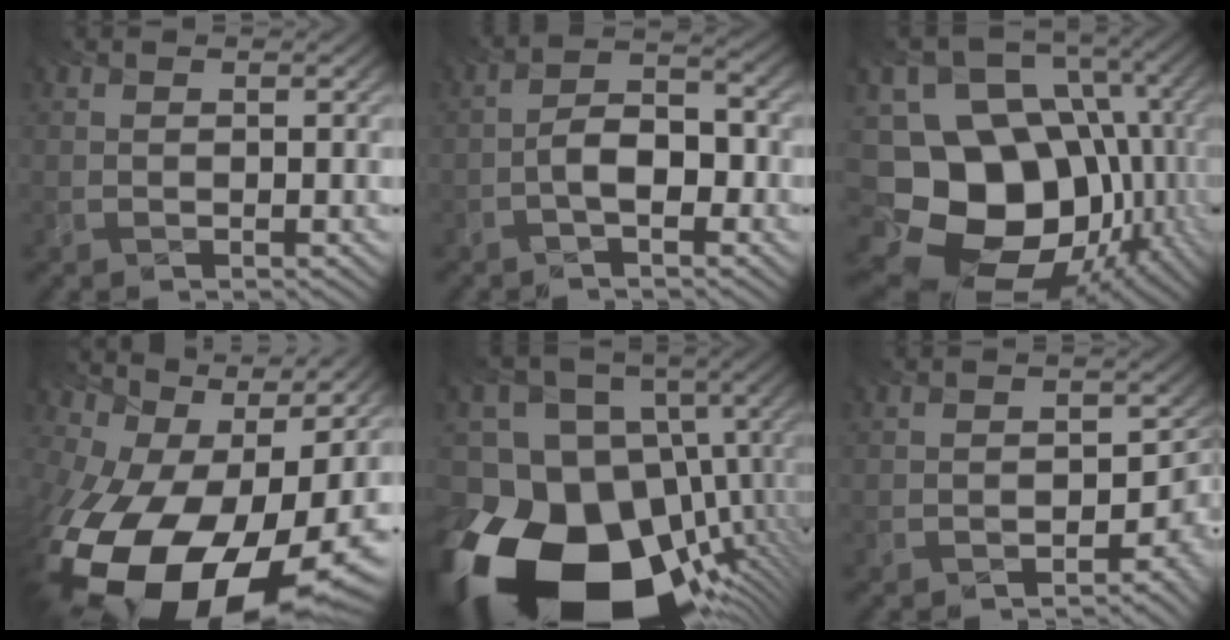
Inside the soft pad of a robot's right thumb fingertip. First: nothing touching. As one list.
[{"total": 4.8, "force": [-2.9, 2.1, 3.1], "torque": [-0.056, -0.003, -0.060]}, {"total": 21.6, "force": [-7.6, 16.8, 11.2], "torque": [-0.239, -0.035, -0.118]}, {"total": 19.1, "force": [-5.3, 12.0, 13.9], "torque": [-0.263, -0.040, -0.074]}, {"total": 22.7, "force": [-12.3, 15.1, 11.5], "torque": [-0.249, -0.052, -0.178]}, {"total": 5.5, "force": [-1.8, 3.9, 3.4], "torque": [-0.043, -0.028, -0.018]}]